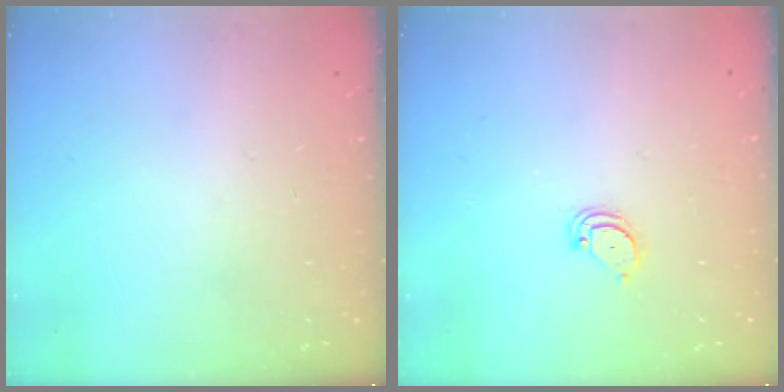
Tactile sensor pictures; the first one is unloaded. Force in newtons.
{"total": 2.6, "press": 2.6, "slide": 0.2}